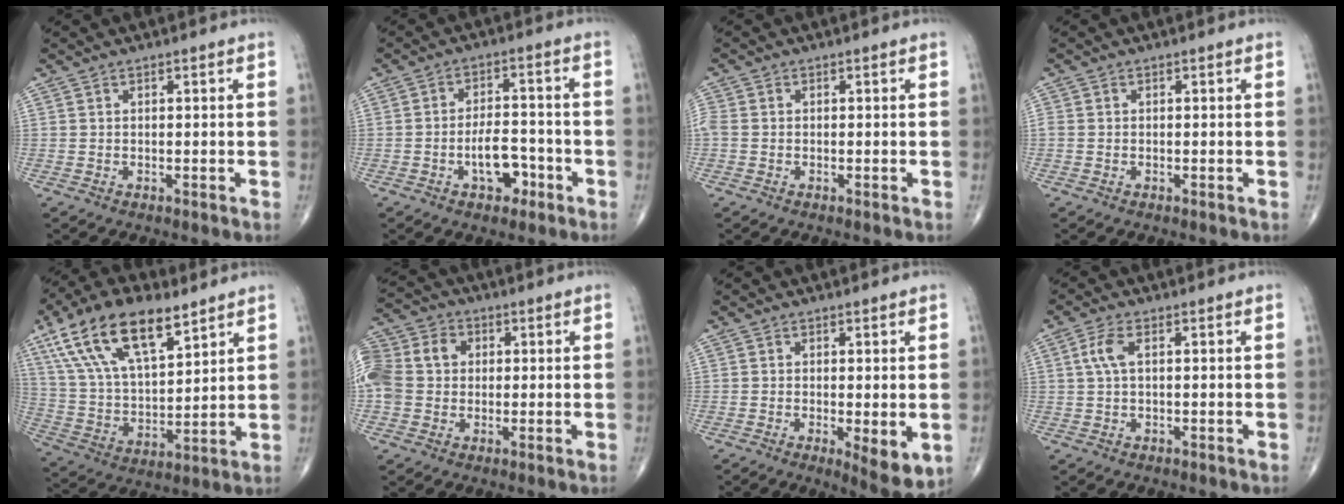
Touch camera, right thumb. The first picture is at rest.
{"total": 6.7, "force": [-2.8, 3.7, 4.8], "torque": [-0.057, 0.031, -0.044]}
{"total": 2.4, "force": [-0.2, 1.8, 1.6], "torque": [-0.048, 0.005, -0.007]}
{"total": 0.7, "force": [-0.1, 0.6, 0.3], "torque": [-0.005, 0.001, -0.002]}
{"total": 20.2, "force": [11.5, 8.6, 14.2], "torque": [-0.249, -0.026, 0.218]}
{"total": 16.9, "force": [2.5, 13.9, 9.3], "torque": [-0.225, 0.049, 0.048]}
{"total": 6.2, "force": [-1.1, 1.8, 5.8], "torque": [-0.083, -0.019, -0.013]}
{"total": 3.6, "force": [0.8, 1.5, 3.2], "torque": [-0.082, 0.011, 0.015]}